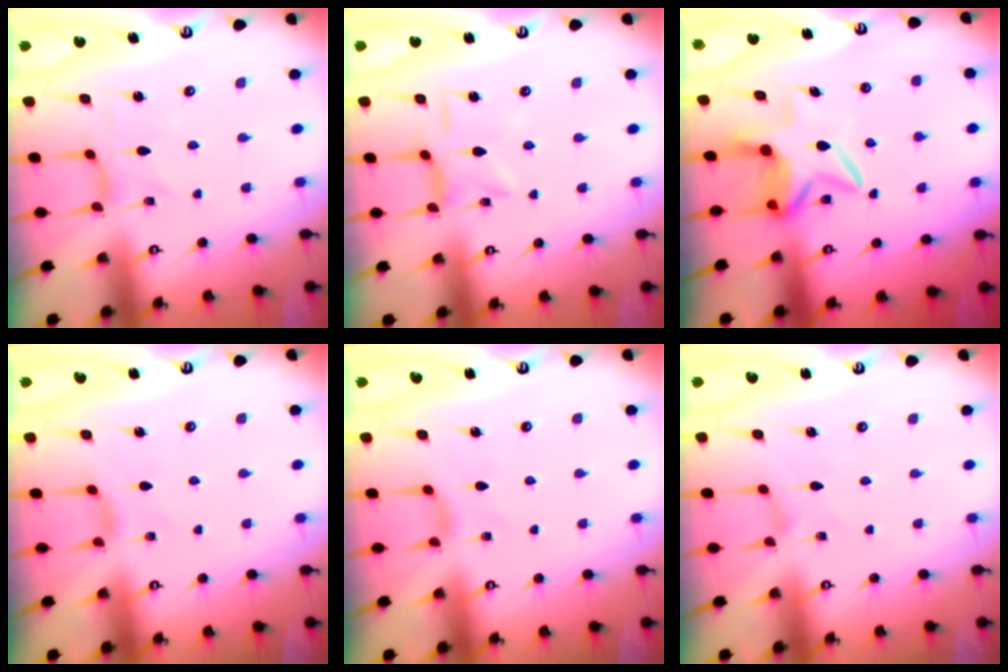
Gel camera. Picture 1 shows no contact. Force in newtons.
{"total": 1.6, "press": 1.6, "slide": 0.5}
{"total": 7.3, "press": 7.3, "slide": 1.0}
{"total": 2.3, "press": 2.2, "slide": 0.6}
{"total": 2.3, "press": 2.2, "slide": 0.6}
{"total": 0.0}